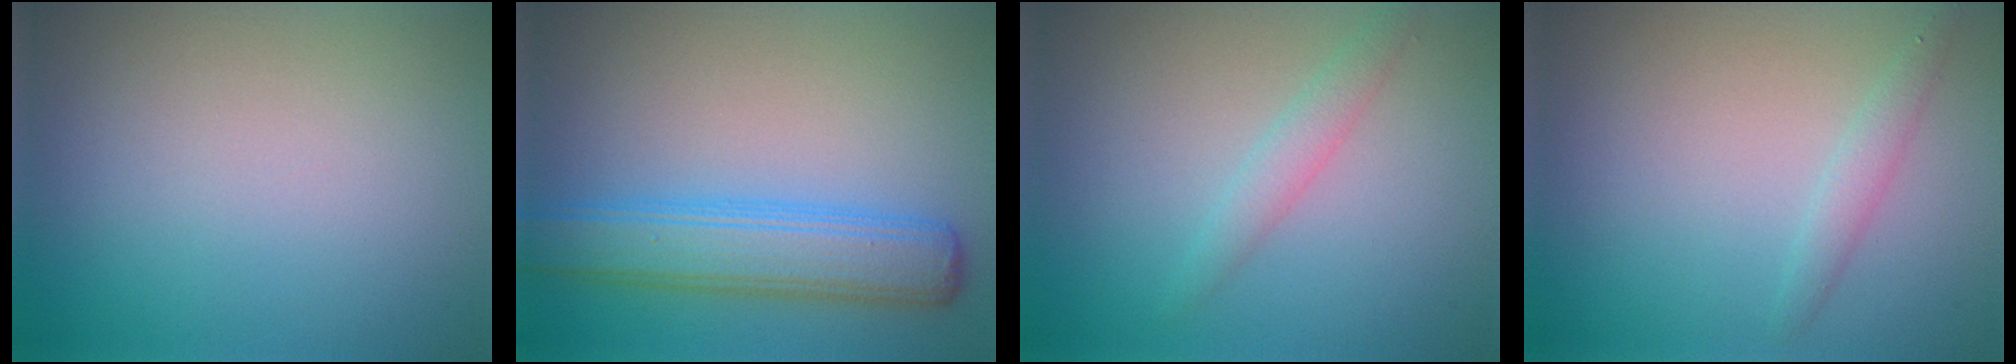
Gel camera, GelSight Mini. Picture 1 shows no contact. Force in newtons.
{"total": 5.5, "press": 5.5, "slide": 0.1}
{"total": 1.7, "press": 1.7, "slide": 0.1}
{"total": 1.4, "press": 1.4, "slide": 0.1}